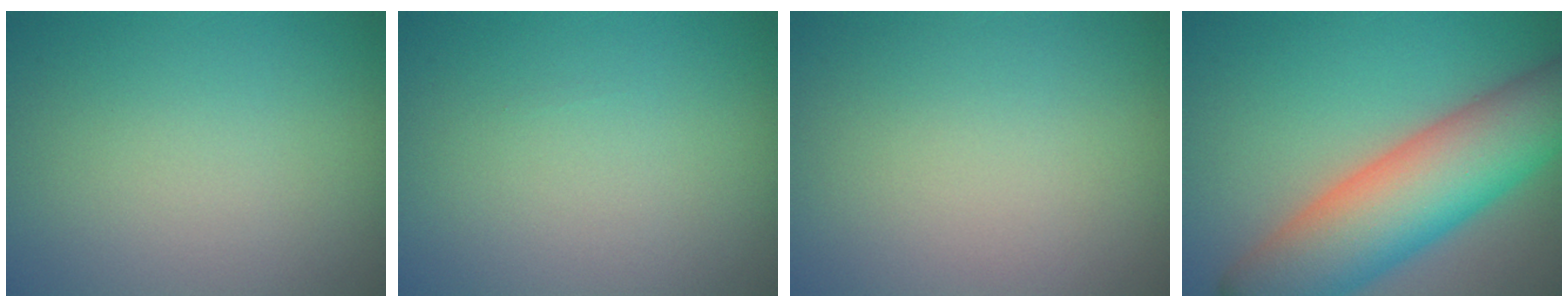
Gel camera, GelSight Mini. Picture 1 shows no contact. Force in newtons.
{"total": 0.0}
{"total": 0.0}
{"total": 11.2, "press": 11.2, "slide": 0.3}